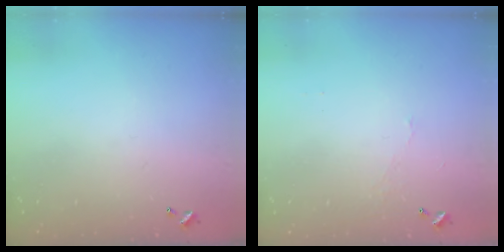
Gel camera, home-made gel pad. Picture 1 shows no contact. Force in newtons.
{"total": 0.0}